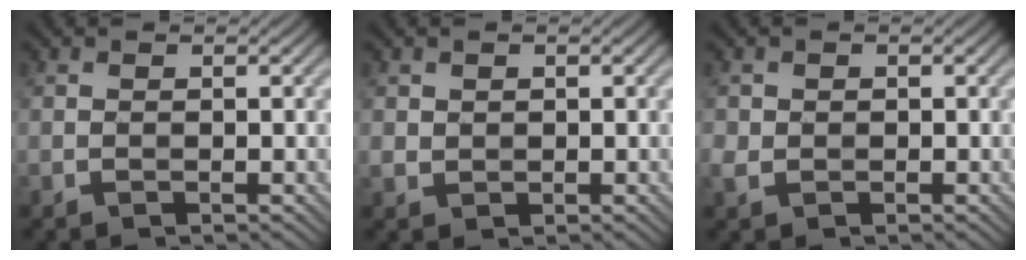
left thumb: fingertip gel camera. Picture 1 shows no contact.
{"total": 1.4, "force": [0.6, 1.2, 0.5], "torque": [-0.018, -0.003, 0.013]}
{"total": 1.8, "force": [0.1, 1.7, 0.6], "torque": [-0.022, 0.000, -0.001]}